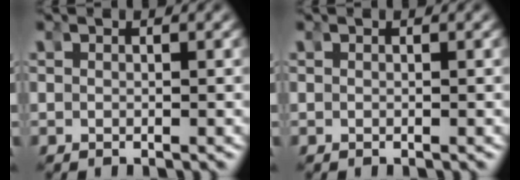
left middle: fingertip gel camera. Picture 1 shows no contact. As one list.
[{"total": 0.0}]